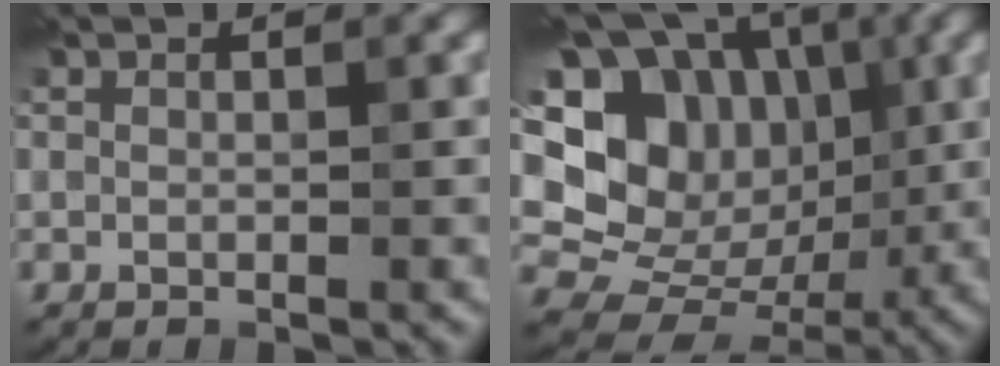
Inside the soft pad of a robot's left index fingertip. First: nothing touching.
{"total": 20.2, "force": [4.9, 17.4, 8.9], "torque": [-0.203, 0.063, 0.052]}